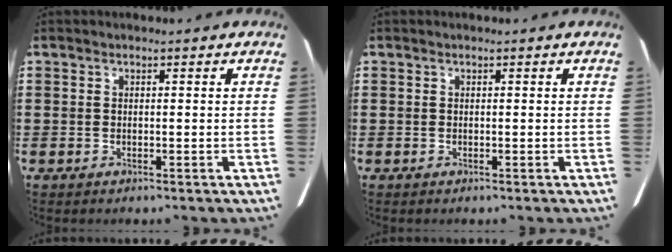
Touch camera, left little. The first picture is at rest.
{"total": 0.0}